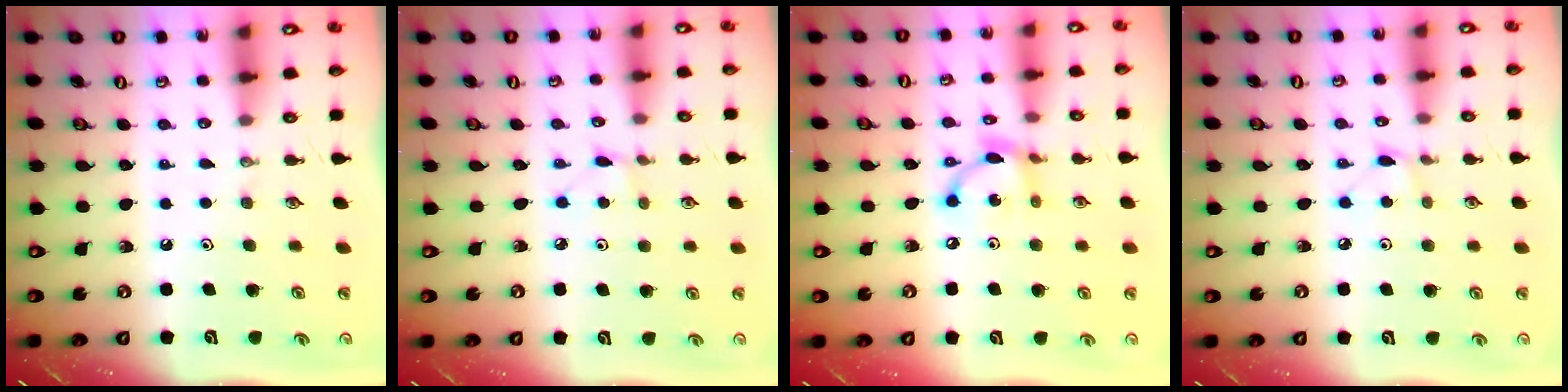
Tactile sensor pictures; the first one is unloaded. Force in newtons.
{"total": 2.4, "press": 2.4, "slide": 0.3}
{"total": 8.8, "press": 8.8, "slide": 0.3}
{"total": 3.5, "press": 3.4, "slide": 0.5}